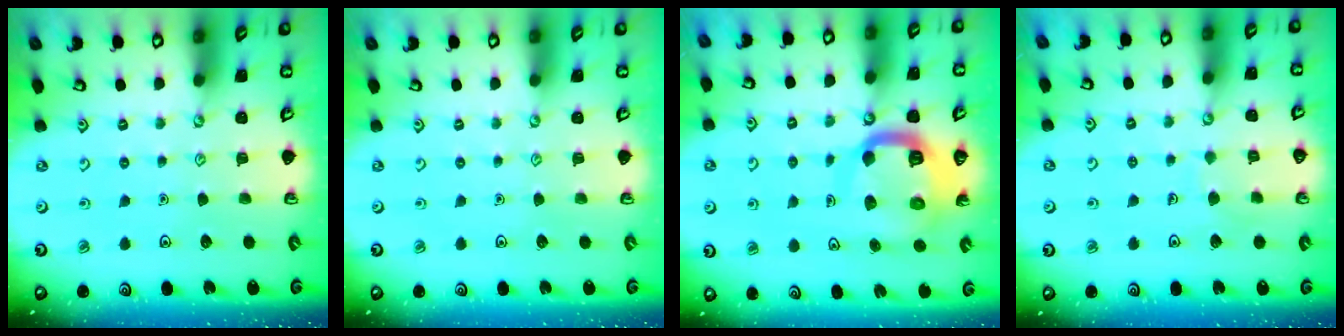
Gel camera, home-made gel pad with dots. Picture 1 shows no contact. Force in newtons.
{"total": 0.0}
{"total": 13.4, "press": 13.3, "slide": 1.6}
{"total": 5.5, "press": 5.5, "slide": 0.3}